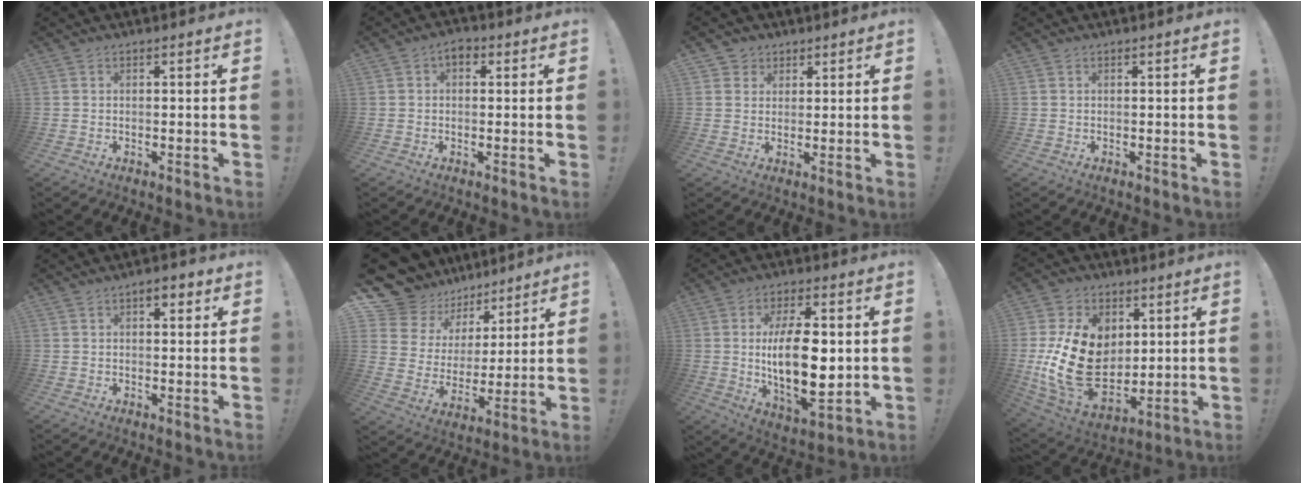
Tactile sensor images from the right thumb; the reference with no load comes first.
{"total": 3.5, "force": [0.8, 2.2, 2.5], "torque": [-0.035, 0.002, 0.012]}
{"total": 3.5, "force": [1.8, 3.0, 0.2], "torque": [0.008, -0.009, 0.032]}
{"total": 0.0}
{"total": 3.7, "force": [1.6, 2.0, 2.7], "torque": [-0.027, -0.003, 0.023]}
{"total": 12.2, "force": [8.7, 8.1, 2.3], "torque": [-0.047, -0.076, 0.173]}
{"total": 19.6, "force": [1.2, 8.6, 17.5], "torque": [-0.317, -0.014, 0.015]}
{"total": 22.8, "force": [2.2, 16.5, 15.6], "torque": [-0.296, -0.023, 0.055]}